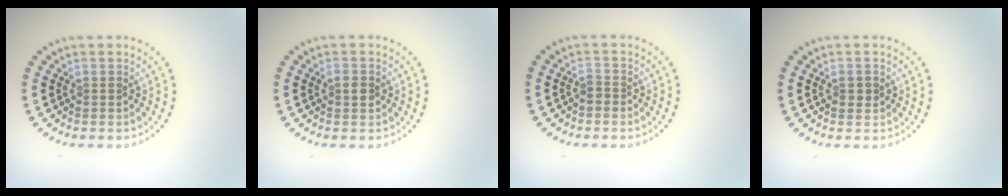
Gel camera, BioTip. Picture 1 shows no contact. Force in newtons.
{"total": 1.5, "press": 1.5, "slide": 0.1}
{"total": 0.8, "press": 0.6, "slide": 0.5}
{"total": 1.2, "press": 1.2, "slide": 0.1}